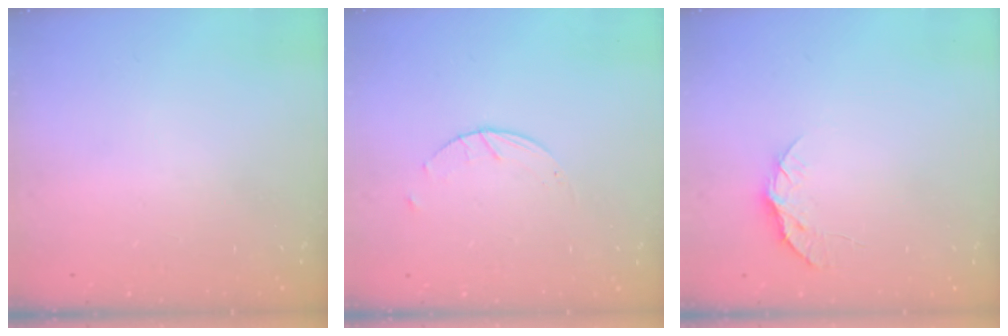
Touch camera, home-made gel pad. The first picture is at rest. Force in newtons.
{"total": 2.6, "press": 2.6, "slide": 0.4}
{"total": 8.1, "press": 8.1, "slide": 0.7}